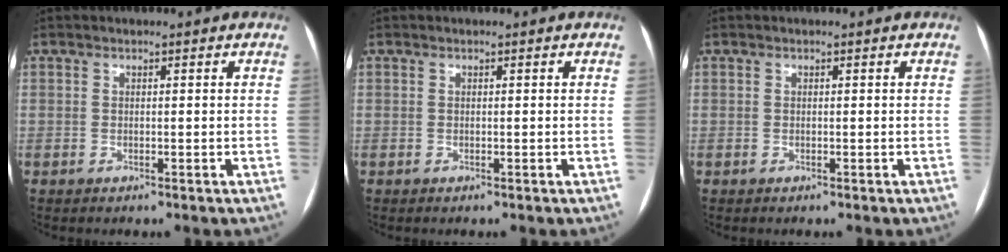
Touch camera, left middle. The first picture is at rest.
{"total": 0.0}
{"total": 0.0}